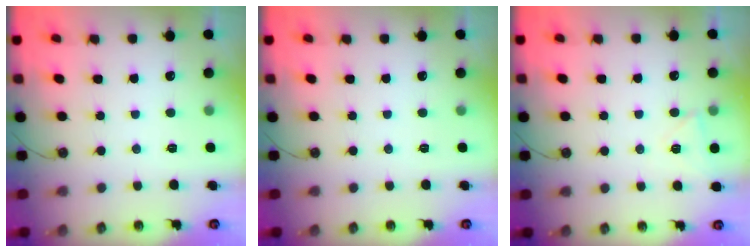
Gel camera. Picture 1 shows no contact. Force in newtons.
{"total": 0.0}
{"total": 4.5, "press": 4.4, "slide": 0.4}